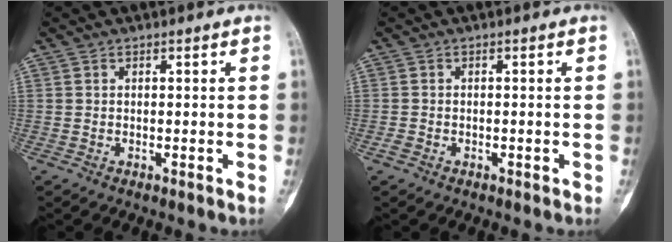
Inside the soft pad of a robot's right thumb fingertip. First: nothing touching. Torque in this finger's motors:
{"motor_torque": [1.04, 0.40, 0.29, -0.43, 0.06]}